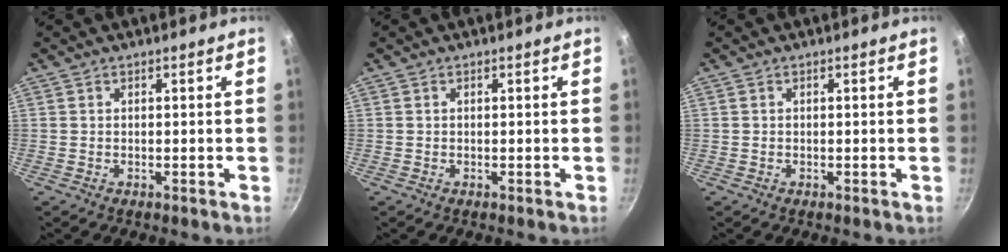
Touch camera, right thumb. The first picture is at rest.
{"total": 0.0}
{"total": 0.0}